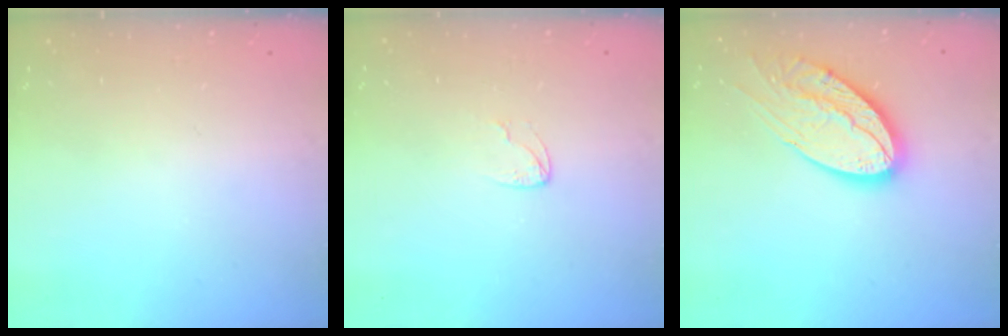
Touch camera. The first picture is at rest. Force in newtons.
{"total": 3.4, "press": 3.4, "slide": 0.3}
{"total": 17.4, "press": 17.3, "slide": 1.8}